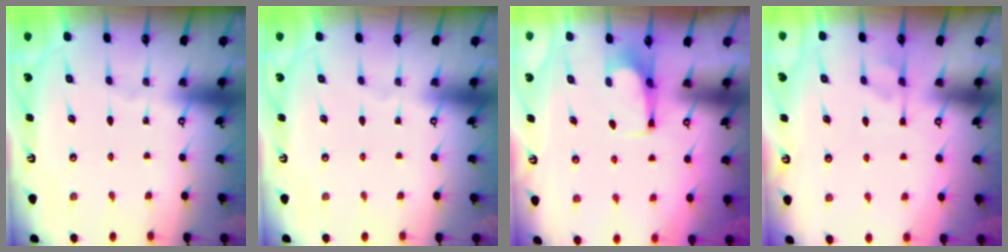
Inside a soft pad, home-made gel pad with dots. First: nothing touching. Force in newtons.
{"total": 0.0}
{"total": 1.0, "press": 0.9, "slide": 0.3}
{"total": 0.9, "press": 0.1, "slide": 0.9}